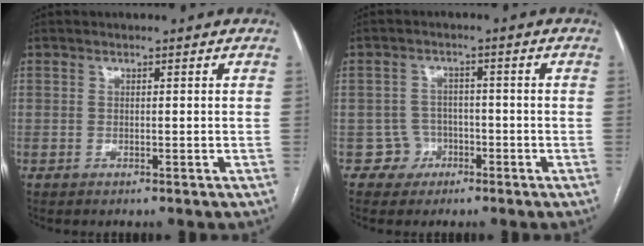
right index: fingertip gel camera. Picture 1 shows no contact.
{"total": 3.6, "force": [-1.6, 3.2, -0.5], "torque": [0.020, 0.018, -0.025]}